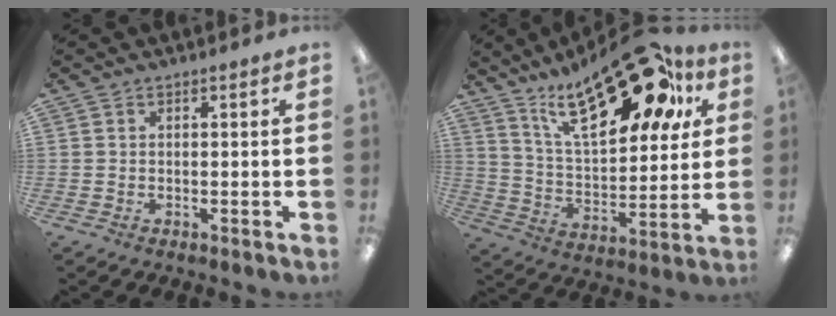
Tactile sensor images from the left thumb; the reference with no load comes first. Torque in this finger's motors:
{"motor_torque": [2.49, 2.53, 1.41, -1.36, 0.20]}